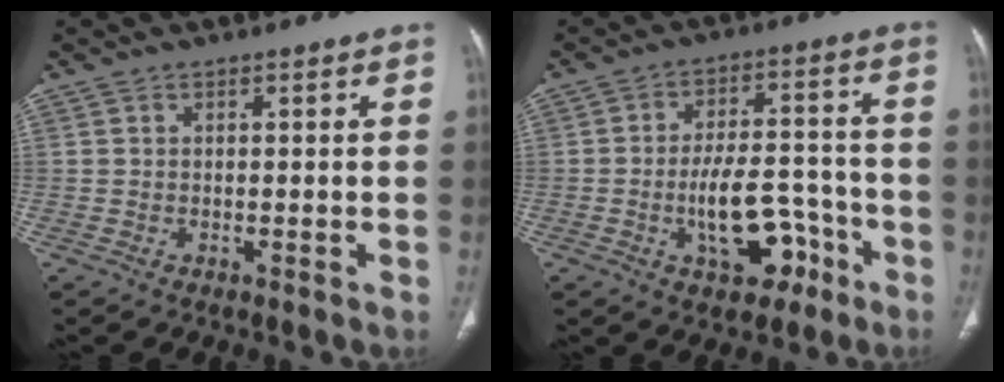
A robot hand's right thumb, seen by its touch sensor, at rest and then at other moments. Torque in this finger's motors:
{"motor_torque": [3.13, 1.88, 1.37, -0.46, 0.53]}